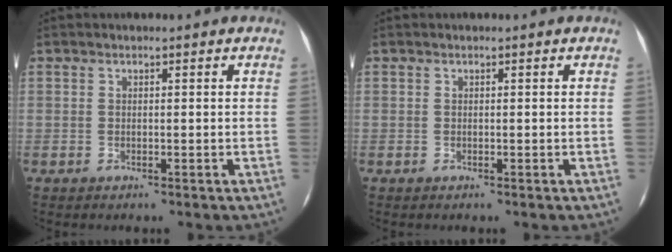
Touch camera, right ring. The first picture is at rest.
{"total": 0.0}